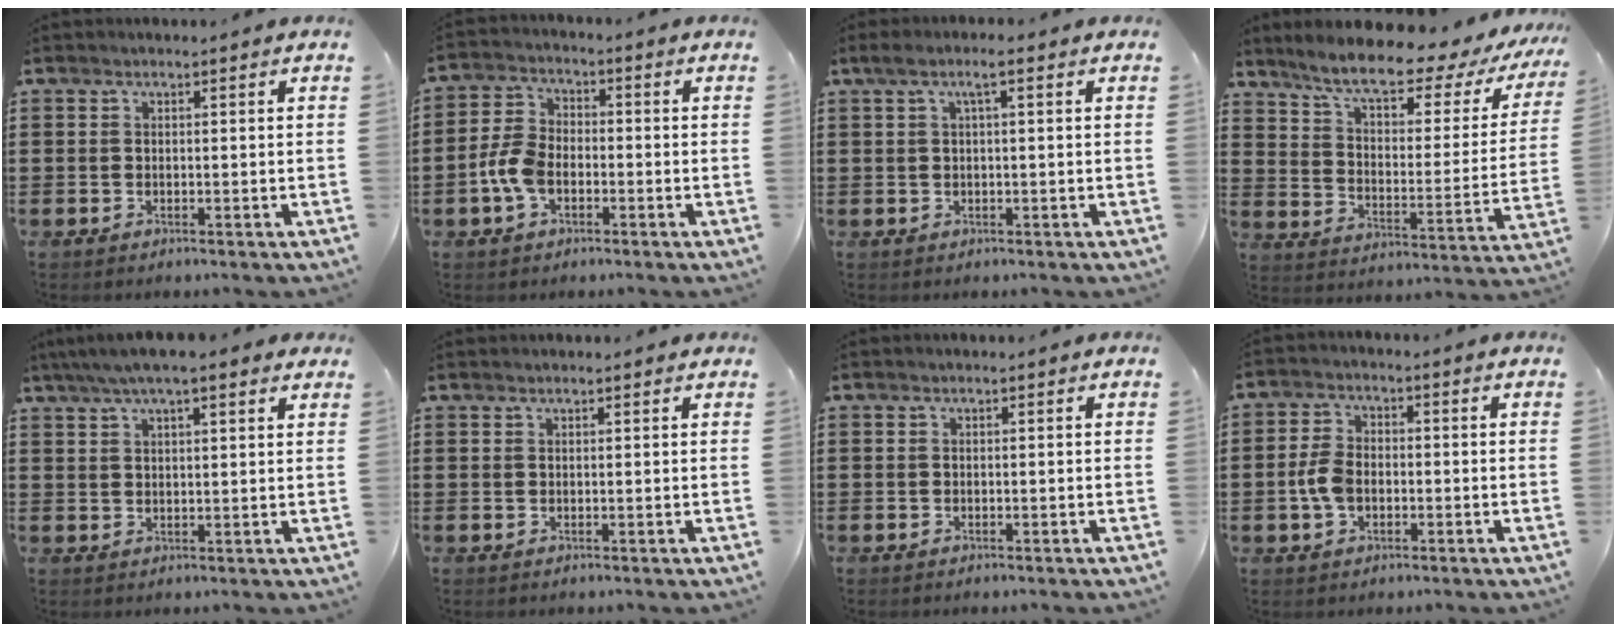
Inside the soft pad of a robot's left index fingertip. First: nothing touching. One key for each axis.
{"total": 5.9, "fx": -1.9, "fy": 3.7, "fz": 4.2, "tx": -0.117, "ty": -0.001, "tz": -0.044}
{"total": 2.5, "fx": 0.6, "fy": 0.3, "fz": 2.4, "tx": -0.046, "ty": 0.004, "tz": 0.008}
{"total": 8.7, "fx": 6.9, "fy": 1.1, "fz": 5.1, "tx": -0.110, "ty": -0.040, "tz": 0.109}
{"total": 5.4, "fx": 4.1, "fy": 1.0, "fz": 3.5, "tx": -0.076, "ty": 0.001, "tz": 0.072}
{"total": 0.8, "fx": 0.7, "fy": 0.0, "fz": 0.4, "tx": -0.008, "ty": 0.000, "tz": 0.014}
{"total": 0.0}
{"total": 5.2, "fx": -0.9, "fy": 3.3, "fz": 3.9, "tx": -0.099, "ty": 0.000, "tz": -0.024}